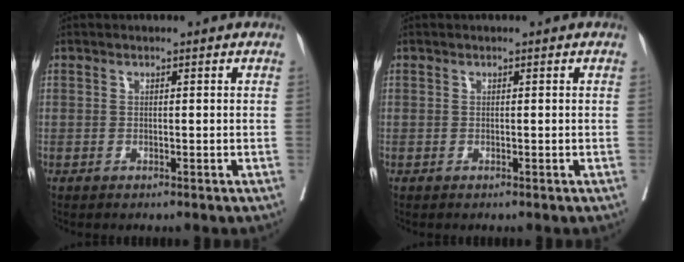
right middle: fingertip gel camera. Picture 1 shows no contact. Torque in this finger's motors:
{"motor_torque": [-0.01, 0.00, 0.00, -0.02]}